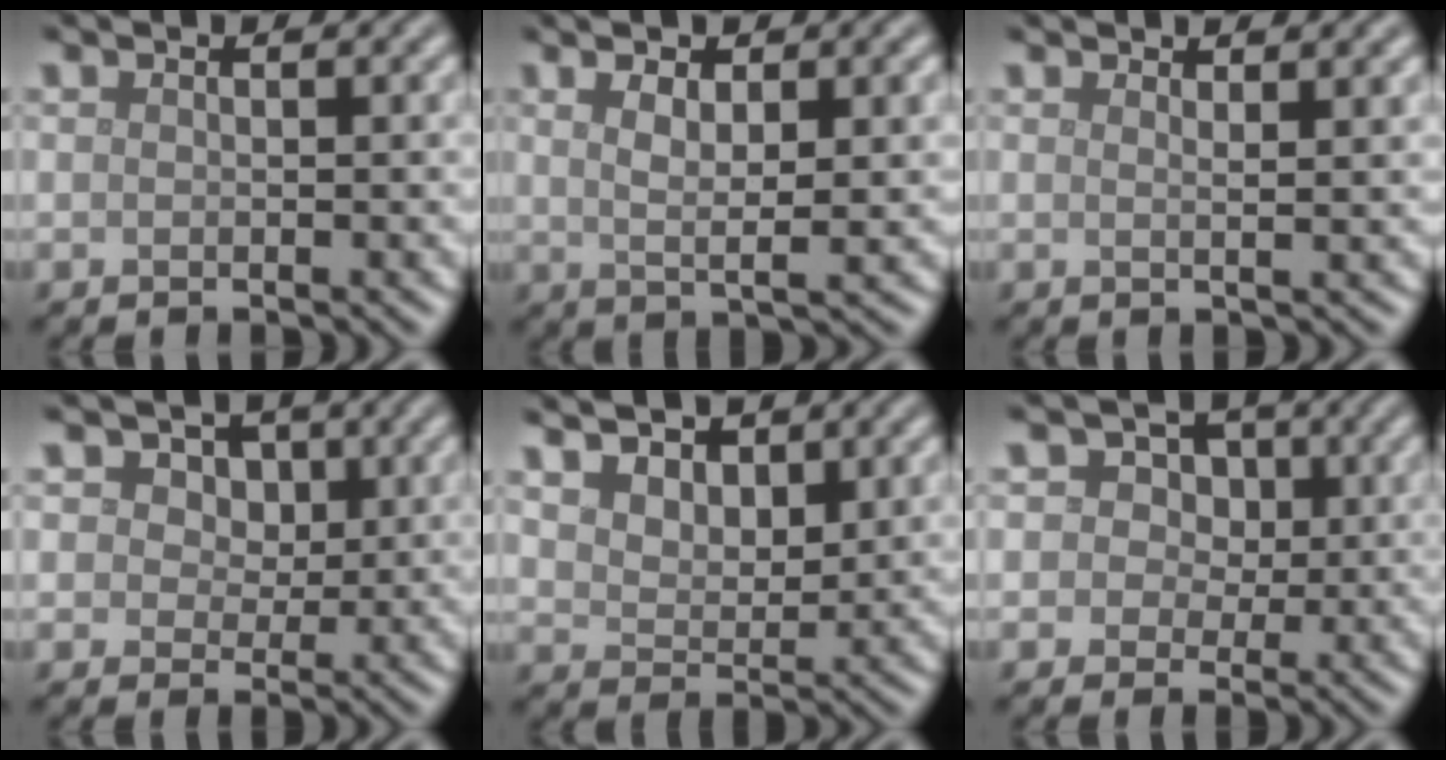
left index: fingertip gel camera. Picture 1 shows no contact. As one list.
[{"total": 4.7, "force": [1.3, 1.3, 4.3], "torque": [-0.071, -0.003, 0.024]}, {"total": 2.1, "force": [1.4, 0.6, 1.5], "torque": [-0.013, 0.001, 0.007]}, {"total": 5.2, "force": [2.6, 3.6, 2.7], "torque": [-0.042, 0.007, 0.018]}, {"total": 6.9, "force": [4.6, 3.8, 3.3], "torque": [-0.080, 0.010, 0.069]}, {"total": 5.2, "force": [2.2, 4.1, 2.3], "torque": [-0.021, 0.018, 0.010]}]